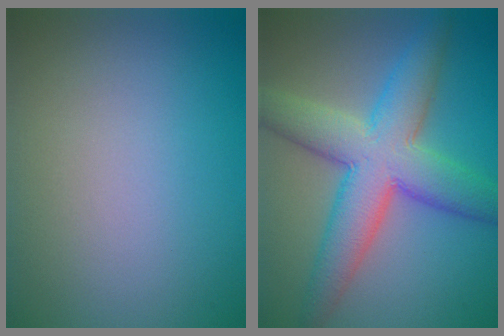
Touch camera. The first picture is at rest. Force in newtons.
{"total": 8.5, "press": 8.5, "slide": 0.3}